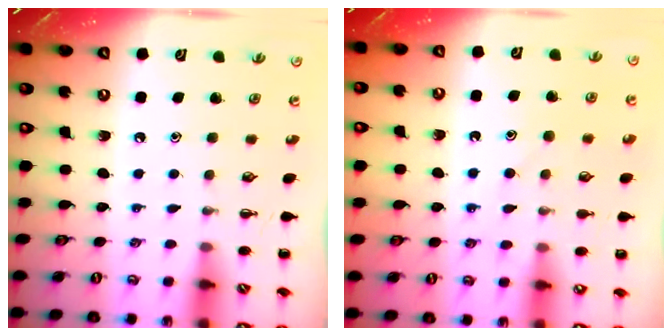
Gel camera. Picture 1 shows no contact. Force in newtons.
{"total": 11.3, "press": 11.3, "slide": 1.0}